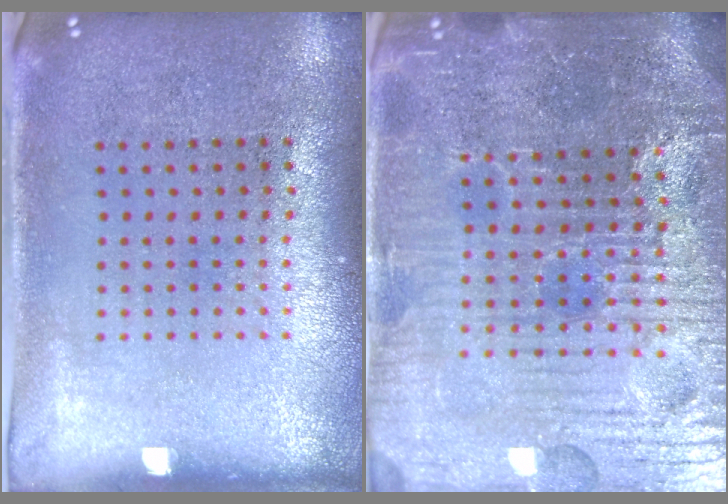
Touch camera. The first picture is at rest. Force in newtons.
{"total": 5.9, "press": 5.5, "slide": 2.1}